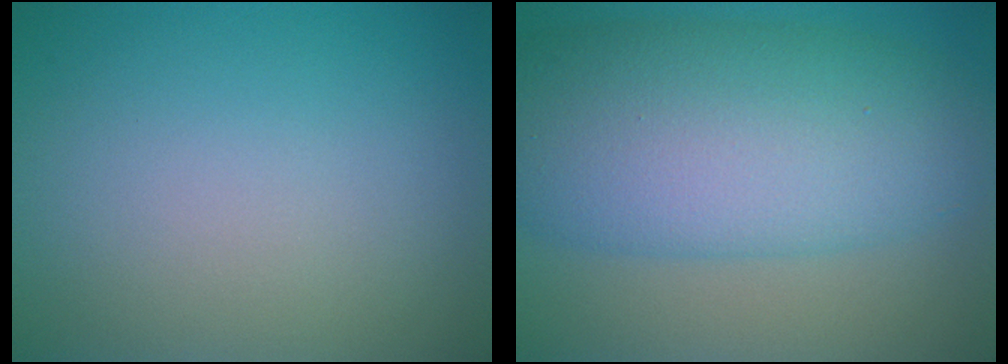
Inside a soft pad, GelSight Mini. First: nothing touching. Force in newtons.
{"total": 11.5, "press": 11.5, "slide": 0.2}